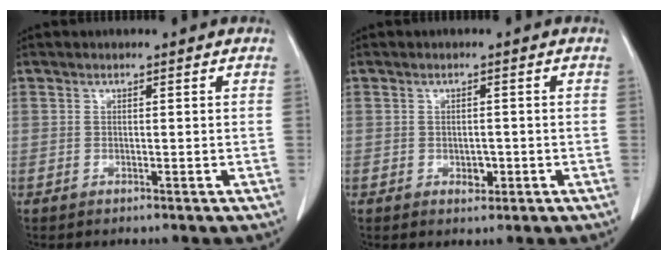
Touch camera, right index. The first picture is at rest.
{"total": 1.8, "force": [-0.6, 1.2, 1.2], "torque": [-0.018, 0.001, -0.003]}